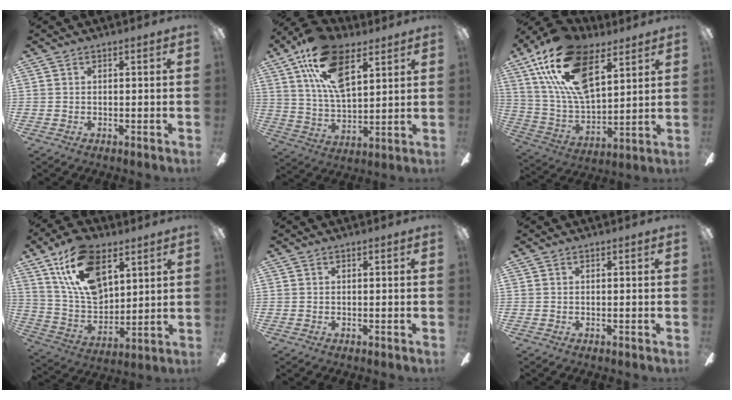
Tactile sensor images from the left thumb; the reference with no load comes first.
{"total": 18.7, "force": [10.1, 9.1, 12.8], "torque": [-0.240, -0.026, 0.180]}
{"total": 22.9, "force": [12.1, 11.5, 15.7], "torque": [-0.315, -0.046, 0.213]}
{"total": 19.3, "force": [10.6, 10.8, 11.9], "torque": [-0.237, -0.032, 0.196]}
{"total": 0.0}
{"total": 0.0}